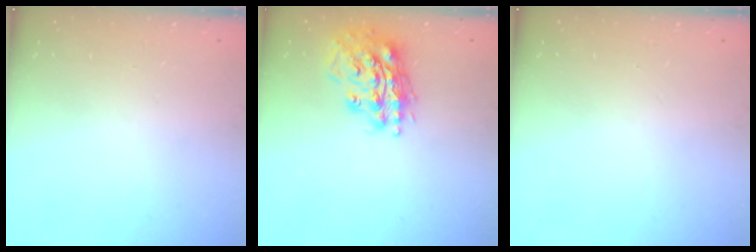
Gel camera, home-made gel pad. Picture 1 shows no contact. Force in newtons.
{"total": 18.0, "press": 17.8, "slide": 2.5}
{"total": 0.0}